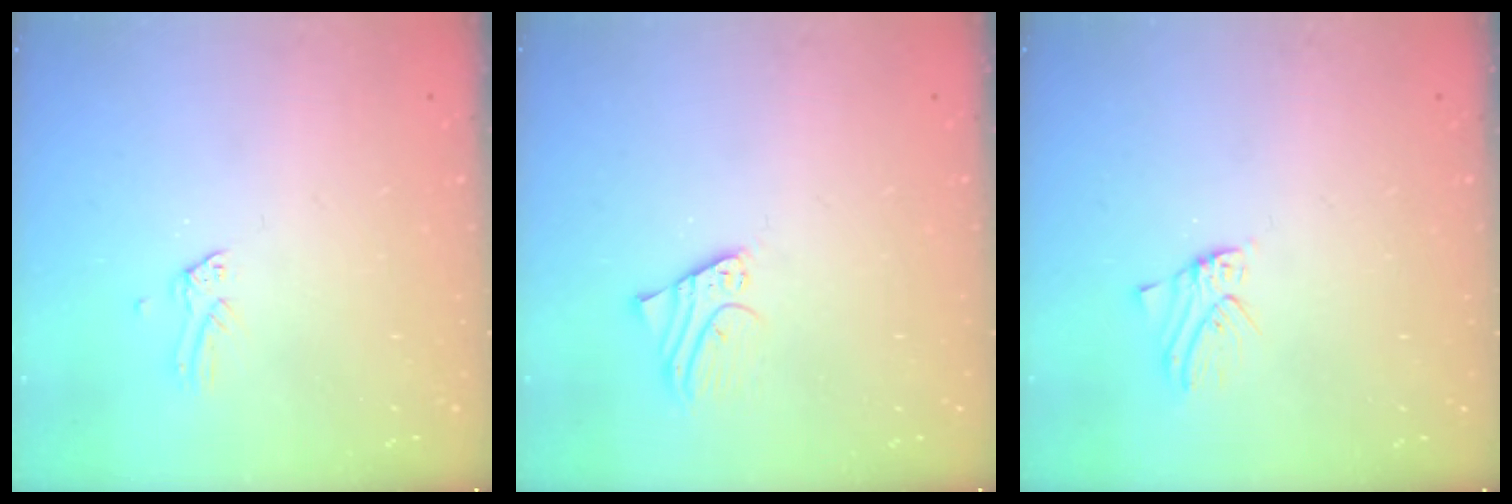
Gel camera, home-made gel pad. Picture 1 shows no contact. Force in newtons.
{"total": 1.7, "press": 1.6, "slide": 0.1}
{"total": 2.1, "press": 2.1, "slide": 0.2}